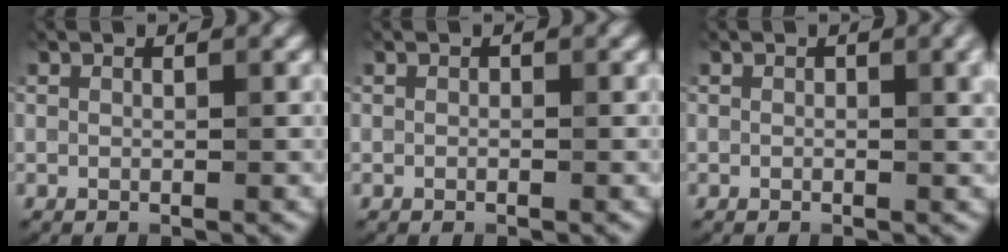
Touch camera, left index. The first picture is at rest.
{"total": 0.0}
{"total": 3.3, "force": [1.2, 1.3, 2.8], "torque": [-0.021, 0.012, 0.020]}